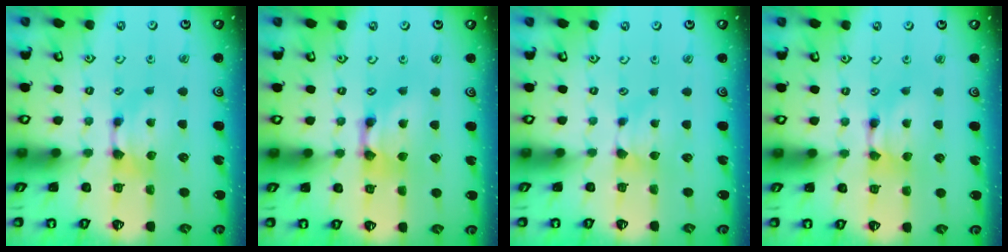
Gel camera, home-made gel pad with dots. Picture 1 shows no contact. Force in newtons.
{"total": 2.6, "press": 2.6, "slide": 0.2}
{"total": 1.6, "press": 1.4, "slide": 0.7}
{"total": 1.6, "press": 1.6, "slide": 0.2}